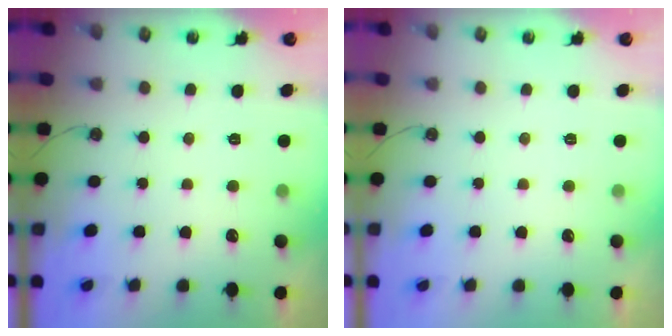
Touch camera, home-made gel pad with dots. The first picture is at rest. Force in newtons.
{"total": 0.0}